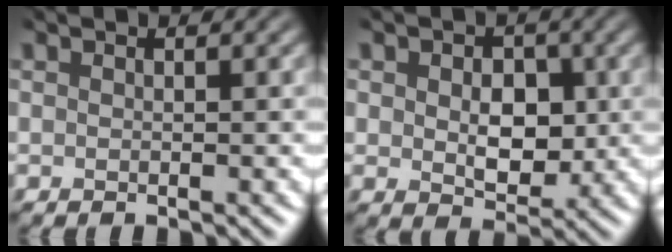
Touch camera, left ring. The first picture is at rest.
{"total": 3.1, "force": [-1.4, 2.2, 1.7], "torque": [-0.053, -0.028, 0.010]}